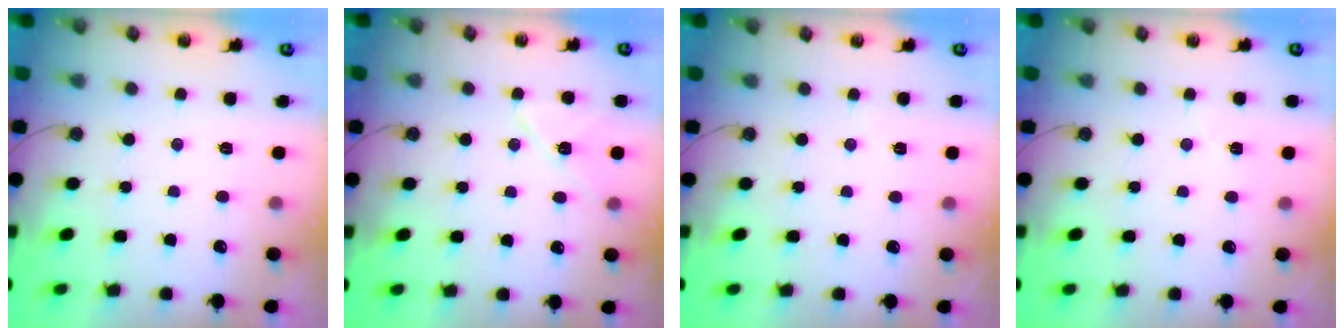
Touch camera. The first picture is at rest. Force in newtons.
{"total": 8.9, "press": 8.7, "slide": 1.8}
{"total": 3.0, "press": 2.1, "slide": 2.2}
{"total": 2.6, "press": 2.2, "slide": 1.5}